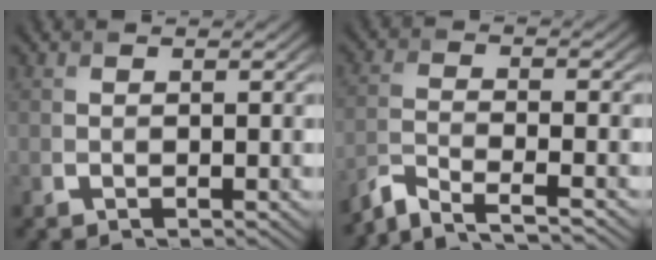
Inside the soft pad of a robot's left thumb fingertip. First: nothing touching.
{"total": 4.8, "force": [-4.3, 0.5, 2.1], "torque": [-0.037, -0.004, -0.095]}